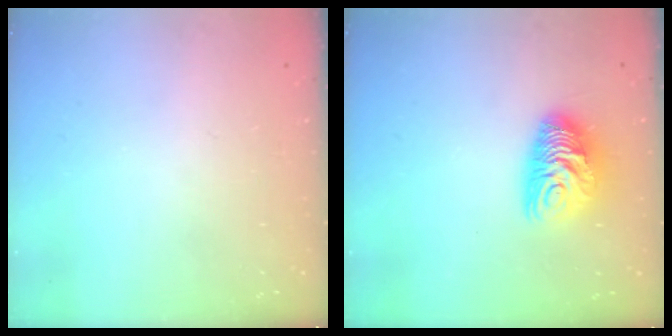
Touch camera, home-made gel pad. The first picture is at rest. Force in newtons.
{"total": 10.2, "press": 10.2, "slide": 0.6}